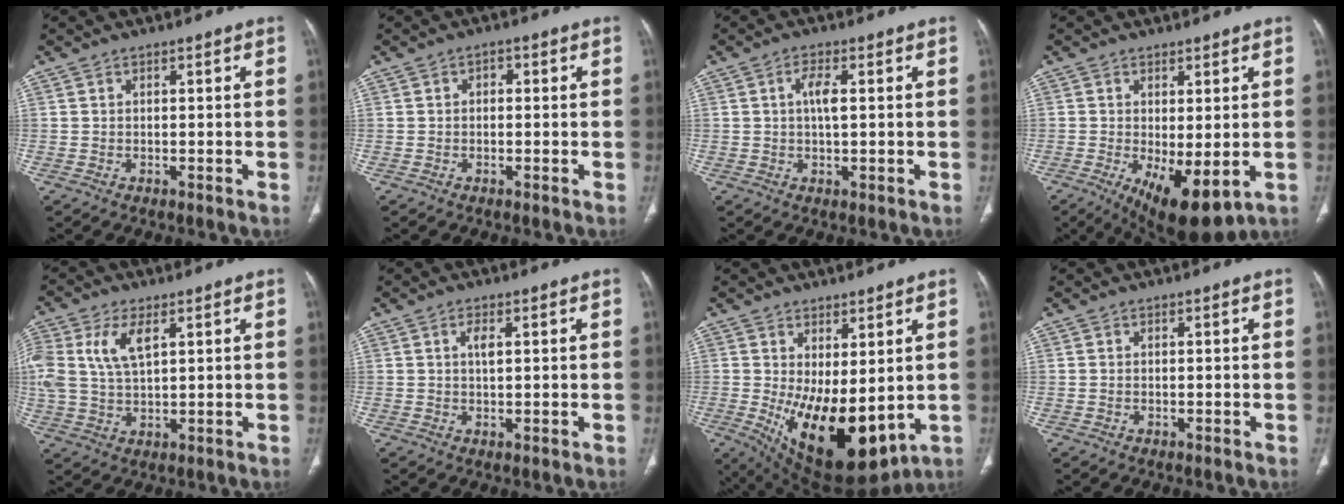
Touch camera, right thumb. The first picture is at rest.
{"total": 1.4, "force": [0.1, 1.1, 0.9], "torque": [-0.006, 0.005, -0.005]}
{"total": 3.9, "force": [0.5, 1.2, 3.7], "torque": [-0.074, -0.002, 0.008]}
{"total": 10.3, "force": [-2.7, 4.0, 9.2], "torque": [-0.139, -0.022, -0.024]}
{"total": 9.8, "force": [3.5, 5.0, 7.7], "torque": [-0.178, 0.003, 0.074]}
{"total": 2.3, "force": [0.7, 0.7, 2.1], "torque": [-0.040, -0.005, 0.013]}
{"total": 17.0, "force": [-1.4, 7.8, 15.0], "torque": [-0.234, -0.030, 0.011]}
{"total": 0.0}